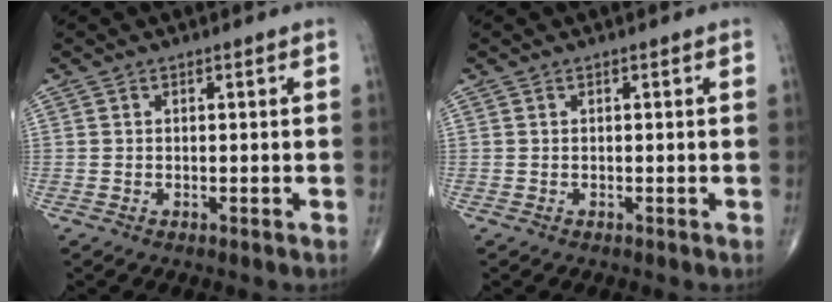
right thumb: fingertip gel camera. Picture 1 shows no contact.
{"total": 0.0}